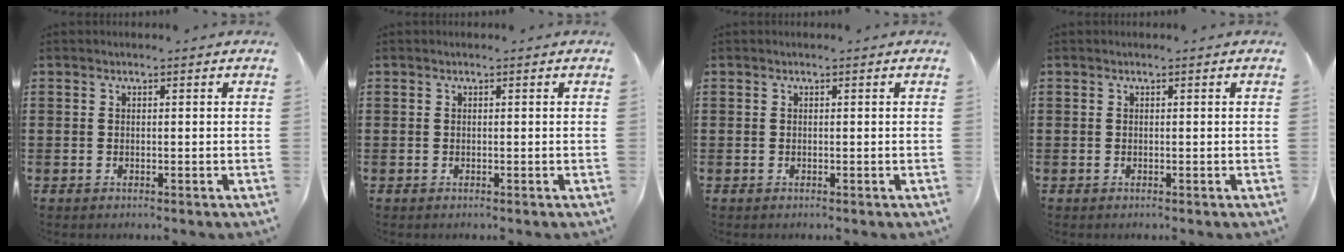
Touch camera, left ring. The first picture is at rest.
{"total": 0.0}
{"total": 0.0}
{"total": 0.0}